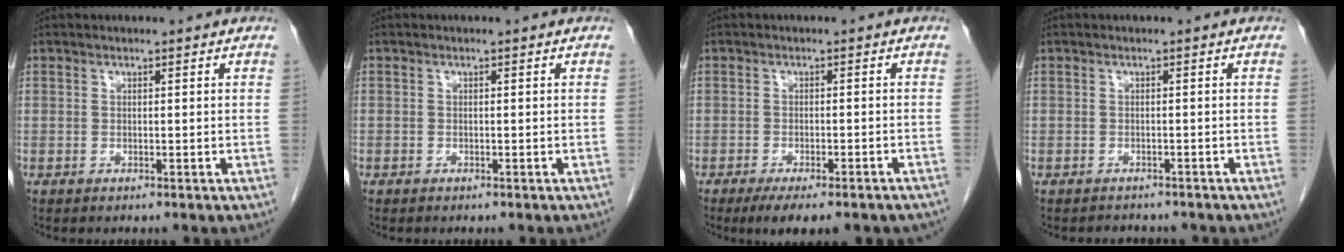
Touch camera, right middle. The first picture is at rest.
{"total": 0.0}
{"total": 10.2, "force": [-8.1, 2.3, 5.7], "torque": [-0.064, -0.007, -0.105]}
{"total": 3.5, "force": [-3.1, 1.5, 0.7], "torque": [-0.012, 0.000, -0.036]}